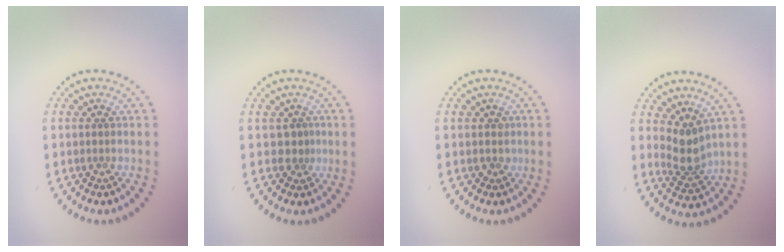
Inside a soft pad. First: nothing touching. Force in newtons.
{"total": 1.2, "press": 0.7, "slide": 0.9}
{"total": 0.7, "press": 0.5, "slide": 0.4}
{"total": 2.7, "press": 2.0, "slide": 1.8}